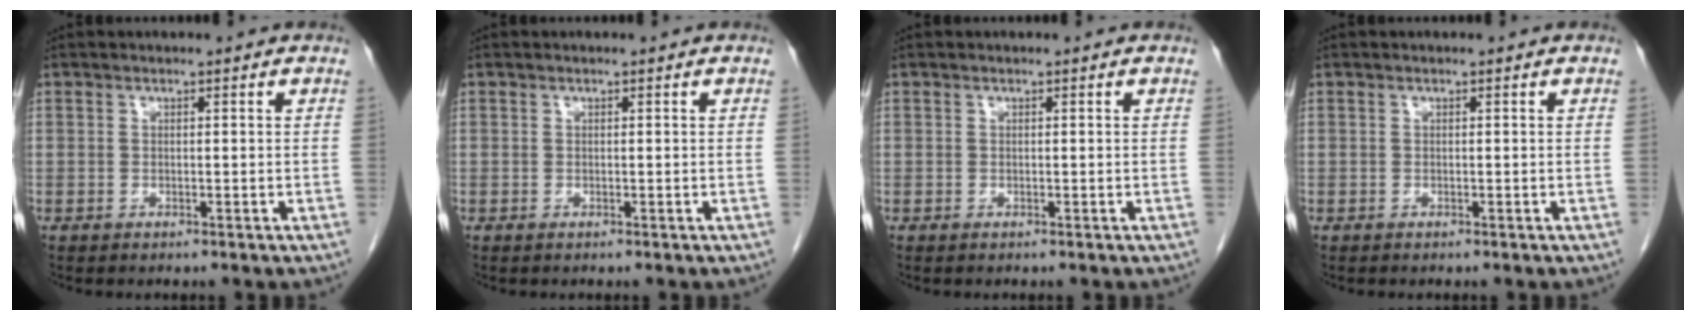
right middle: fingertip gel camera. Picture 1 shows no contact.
{"total": 0.0}
{"total": 0.0}
{"total": 0.0}